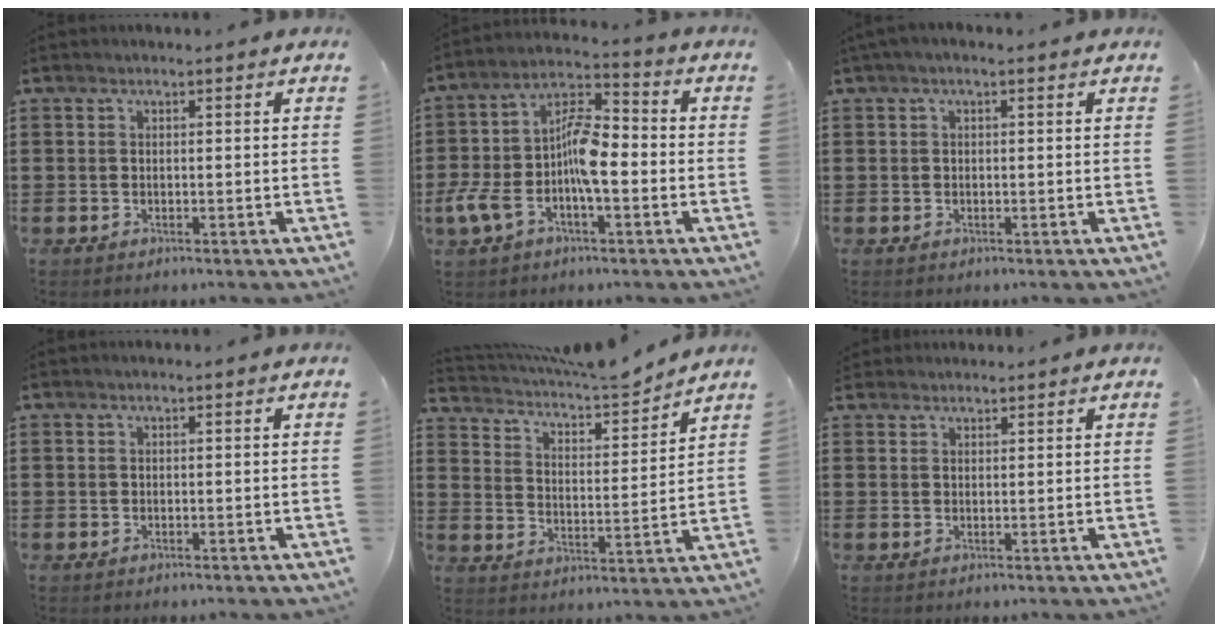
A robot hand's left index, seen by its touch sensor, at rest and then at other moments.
{"total": 11.0, "force": [-2.8, 4.9, 9.4], "torque": [-0.201, 0.004, -0.055]}
{"total": 1.0, "force": [0.0, 0.7, 0.7], "torque": [-0.015, 0.005, -0.001]}
{"total": 0.0}
{"total": 5.3, "force": [5.0, 0.6, 1.7], "torque": [-0.059, -0.033, 0.080]}
{"total": 1.6, "force": [1.5, 0.6, -0.1], "torque": [-0.003, 0.003, 0.031]}